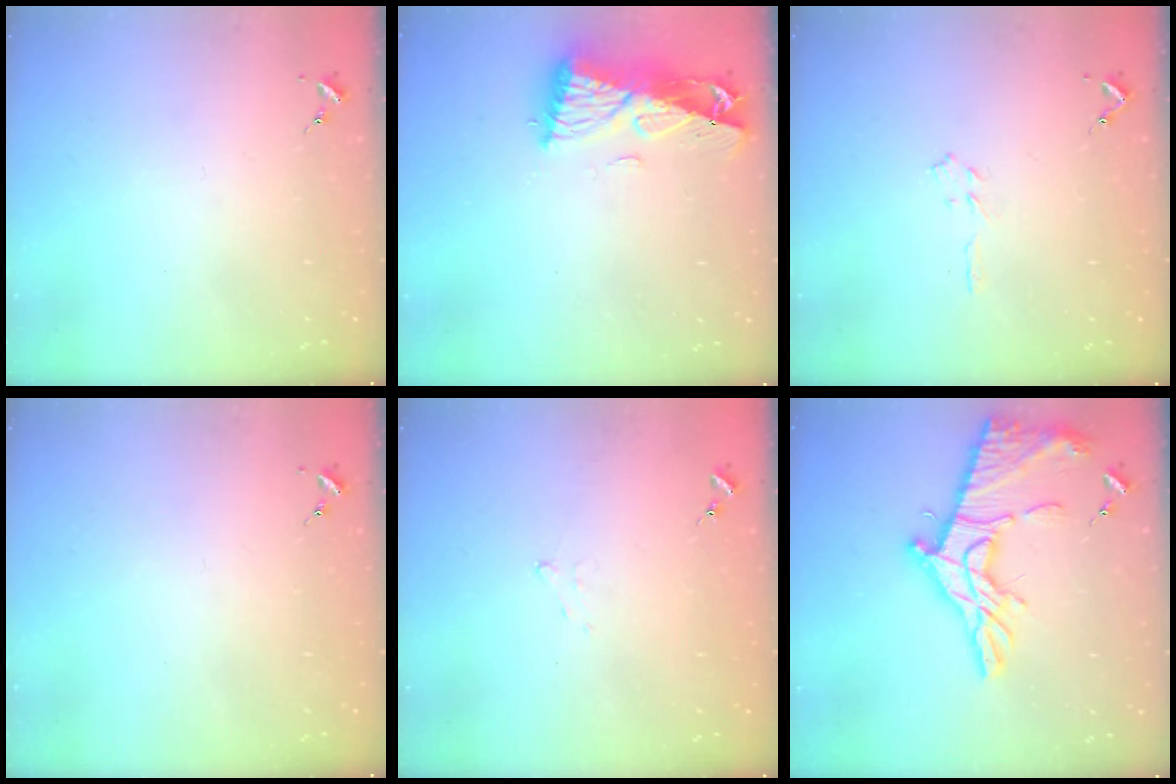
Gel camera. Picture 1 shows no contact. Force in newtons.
{"total": 10.7, "press": 10.6, "slide": 1.5}
{"total": 3.1, "press": 3.1, "slide": 0.3}
{"total": 0.0}
{"total": 4.4, "press": 4.3, "slide": 0.6}
{"total": 21.7, "press": 21.7, "slide": 1.9}